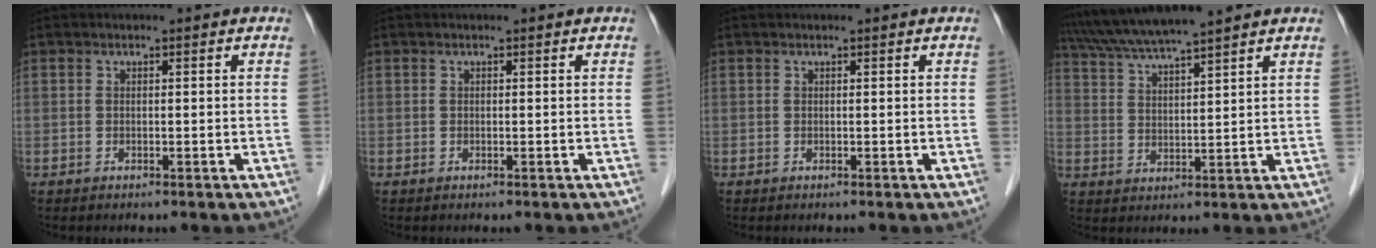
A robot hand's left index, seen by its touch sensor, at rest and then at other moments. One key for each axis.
{"total": 0.0}
{"total": 0.0}
{"total": 9.9, "fx": 8.8, "fy": -0.9, "fz": 4.5, "tx": -0.084, "ty": 0.024, "tz": 0.154}